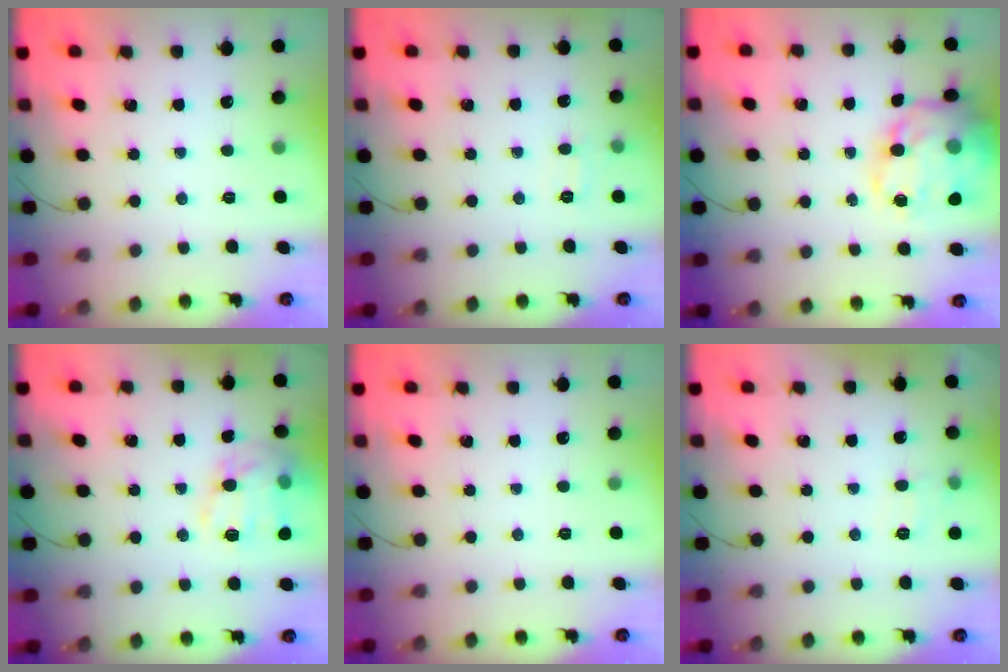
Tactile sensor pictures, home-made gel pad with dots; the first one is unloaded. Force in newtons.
{"total": 5.9, "press": 5.7, "slide": 1.6}
{"total": 21.5, "press": 21.2, "slide": 3.6}
{"total": 13.0, "press": 13.0, "slide": 0.9}
{"total": 0.0}
{"total": 4.6, "press": 4.2, "slide": 1.9}